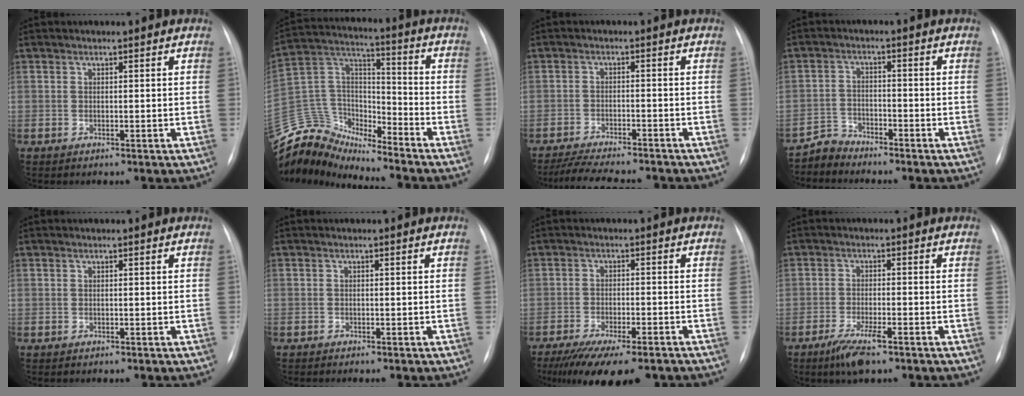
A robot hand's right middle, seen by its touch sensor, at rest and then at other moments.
{"total": 12.9, "force": [-12.6, 2.4, 0.5], "torque": [-0.011, 0.072, -0.245]}
{"total": 11.6, "force": [-10.5, 1.8, 4.7], "torque": [-0.076, -0.007, -0.152]}
{"total": 3.4, "force": [-3.2, 0.6, -1.1], "torque": [0.027, -0.007, -0.062]}
{"total": 0.0}
{"total": 1.5, "force": [-1.3, 0.3, 0.7], "torque": [-0.009, -0.003, -0.015]}
{"total": 15.0, "force": [-11.8, 3.5, 8.6], "torque": [-0.135, -0.020, -0.173]}
{"total": 5.2, "force": [-3.4, 0.9, 3.9], "torque": [-0.085, -0.011, -0.060]}